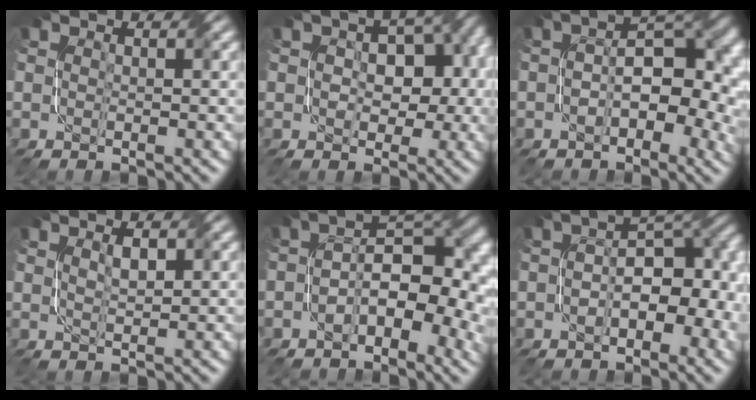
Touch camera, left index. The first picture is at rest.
{"total": 7.2, "force": [-0.2, 4.7, 5.5], "torque": [-0.051, 0.012, 0.005]}
{"total": 7.9, "force": [-1.1, 4.2, 6.6], "torque": [-0.085, 0.011, -0.024]}
{"total": 0.7, "force": [0.6, -0.2, 0.3], "torque": [-0.011, 0.001, 0.016]}
{"total": 8.0, "force": [-1.7, 4.2, 6.5], "torque": [-0.085, 0.013, -0.035]}
{"total": 8.2, "force": [-1.4, 4.3, 6.9], "torque": [-0.091, 0.017, -0.029]}